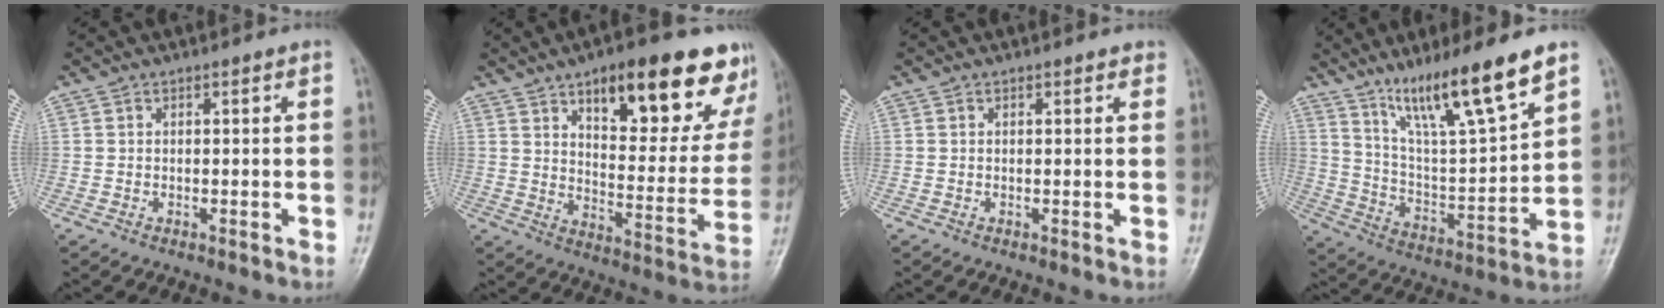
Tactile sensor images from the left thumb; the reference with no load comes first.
{"total": 23.5, "force": [14.0, 9.2, 16.4], "torque": [-0.161, -0.045, 0.198]}
{"total": 0.8, "force": [0.5, 0.4, 0.4], "torque": [-0.003, -0.002, 0.002]}
{"total": 17.3, "force": [11.8, 1.9, 12.5], "torque": [-0.201, -0.062, 0.216]}